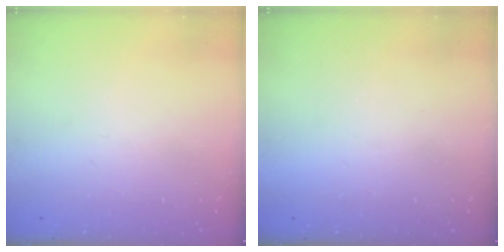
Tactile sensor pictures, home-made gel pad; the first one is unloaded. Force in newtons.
{"total": 1.5, "press": 1.5, "slide": 0.1}